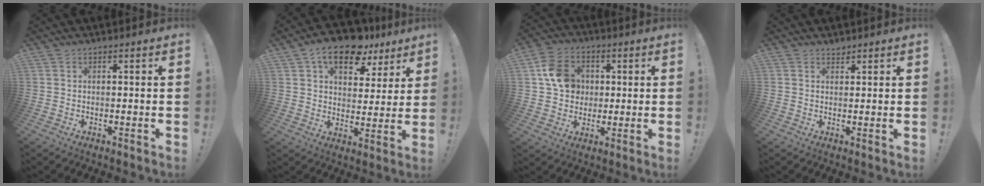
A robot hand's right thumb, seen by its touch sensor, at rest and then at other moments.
{"total": 14.1, "force": [8.8, 7.9, 7.6], "torque": [-0.111, -0.049, 0.156]}
{"total": 12.5, "force": [2.7, 10.8, 5.6], "torque": [-0.078, 0.006, 0.061]}
{"total": 1.4, "force": [1.3, 0.3, 0.2], "torque": [0.003, -0.008, 0.024]}